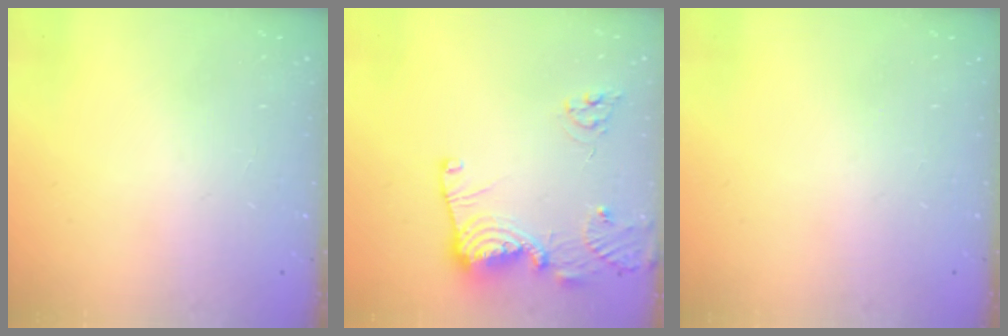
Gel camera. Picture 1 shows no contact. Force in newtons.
{"total": 13.5, "press": 13.4, "slide": 1.4}
{"total": 0.0}